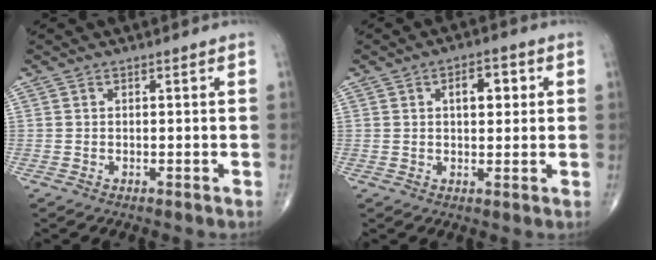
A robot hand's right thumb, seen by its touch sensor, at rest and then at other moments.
{"total": 5.8, "force": [1.6, 3.1, 4.6], "torque": [-0.048, 0.004, 0.020]}